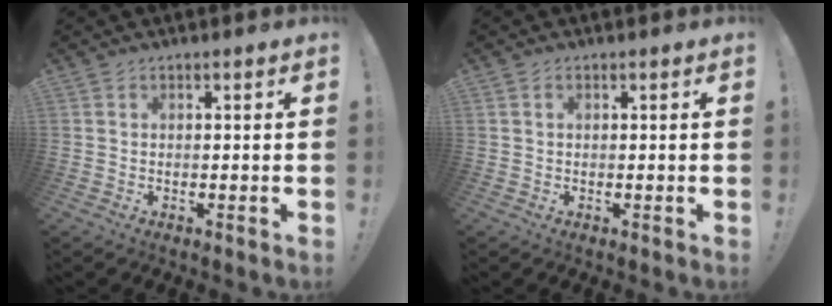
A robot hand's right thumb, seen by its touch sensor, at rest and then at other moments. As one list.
[{"total": 0.6, "force": [0.2, 0.4, 0.4], "torque": [-0.008, 0.003, 0.003]}]